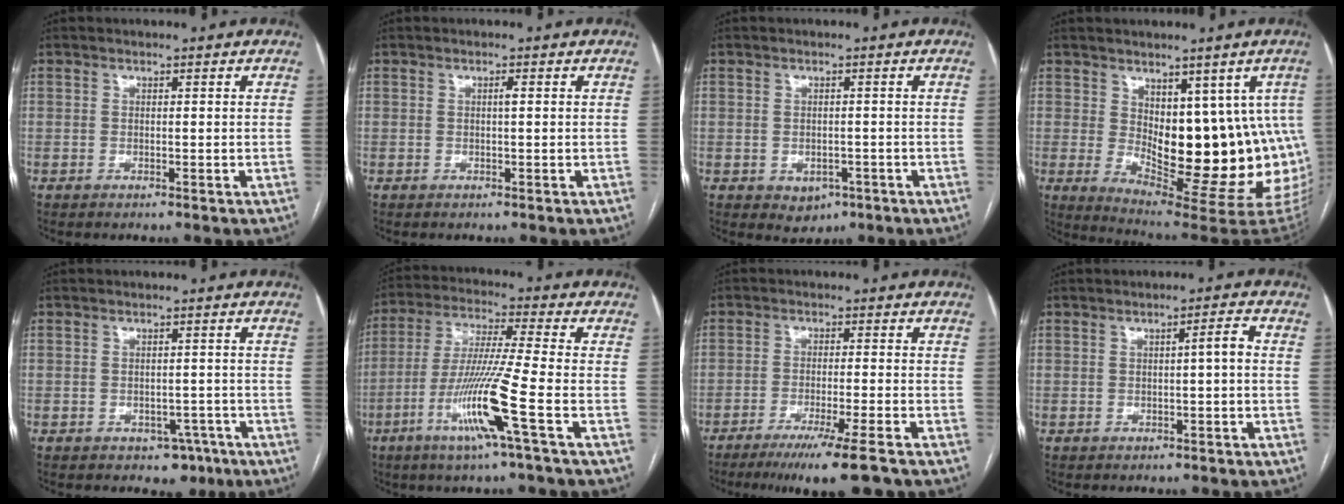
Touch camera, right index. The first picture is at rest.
{"total": 0.7, "force": [0.1, 0.0, 0.7], "torque": [-0.012, 0.002, 0.002]}
{"total": 3.0, "force": [-1.2, 2.3, 1.5], "torque": [-0.013, 0.001, -0.003]}
{"total": 18.6, "force": [0.1, 7.7, 16.9], "torque": [-0.168, -0.007, 0.028]}
{"total": 4.0, "force": [-2.3, 2.9, 1.4], "torque": [-0.006, 0.010, -0.020]}
{"total": 12.9, "force": [-5.2, -1.7, 11.7], "torque": [-0.235, -0.019, -0.101]}
{"total": 10.6, "force": [-7.8, -0.9, 7.1], "torque": [-0.101, -0.027, -0.119]}
{"total": 2.3, "force": [-0.1, 0.0, 2.2], "torque": [-0.031, 0.006, -0.001]}